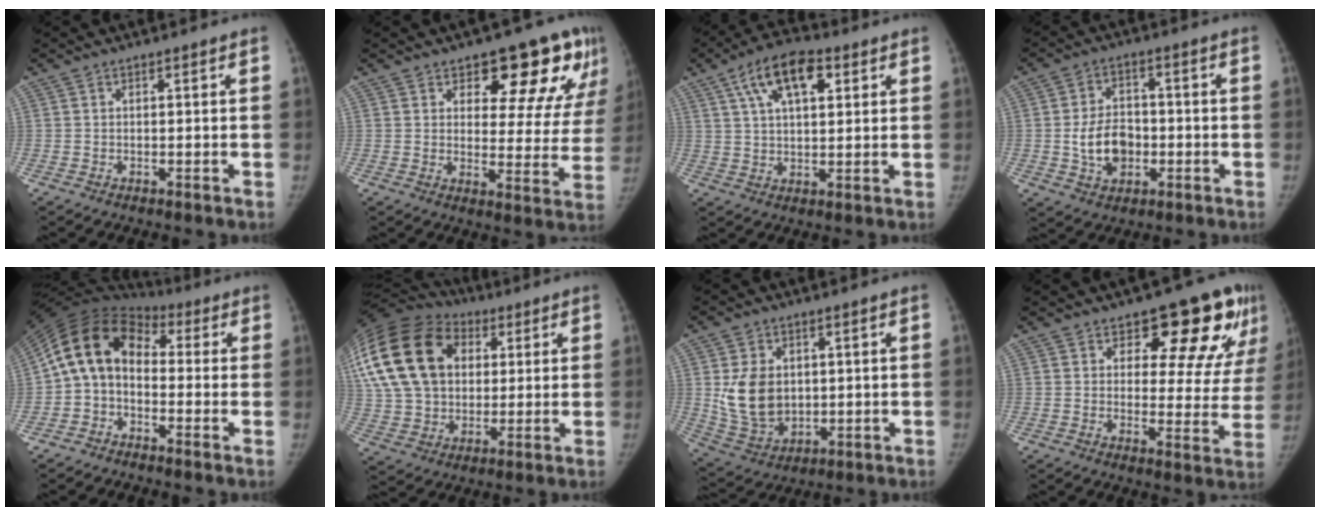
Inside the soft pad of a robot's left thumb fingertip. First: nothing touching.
{"total": 17.0, "force": [10.4, 7.8, 11.0], "torque": [-0.076, -0.052, 0.125]}
{"total": 11.8, "force": [5.2, 5.8, 8.9], "torque": [-0.137, 0.002, 0.087]}
{"total": 8.9, "force": [-1.6, 6.5, 5.9], "torque": [-0.084, 0.014, -0.024]}
{"total": 12.9, "force": [-0.3, 9.6, 8.5], "torque": [-0.144, 0.049, -0.021]}
{"total": 33.0, "force": [9.3, 24.4, 20.2], "torque": [-0.470, 0.076, 0.185]}
{"total": 11.2, "force": [1.5, 8.3, 7.3], "torque": [-0.105, -0.017, 0.051]}
{"total": 16.8, "force": [10.4, 7.8, 10.6], "torque": [-0.072, -0.057, 0.118]}